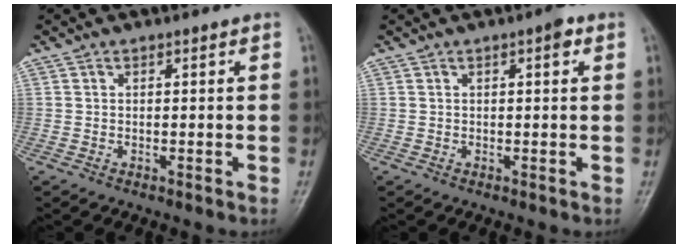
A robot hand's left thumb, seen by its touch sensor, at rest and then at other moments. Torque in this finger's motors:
{"motor_torque": [0.37, 0.28, 0.51, 0.15, 0.00]}